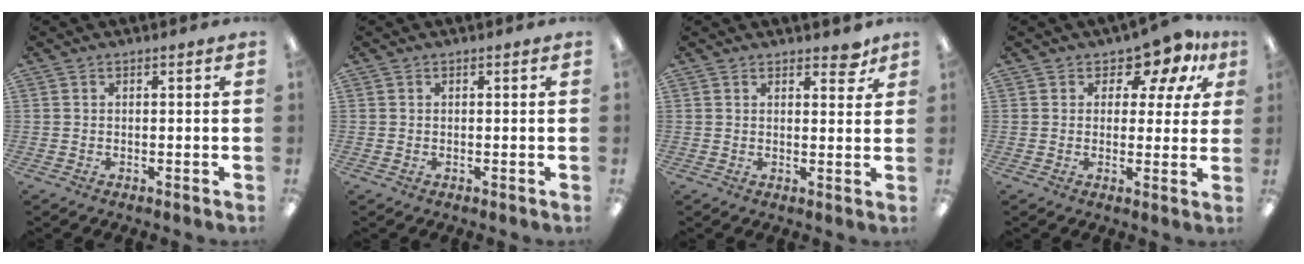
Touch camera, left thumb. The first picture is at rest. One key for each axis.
{"total": 0.0}
{"total": 4.3, "fx": 3.3, "fy": 1.9, "fz": 1.9, "tx": -0.010, "ty": -0.015, "tz": 0.055}
{"total": 7.2, "fx": 4.8, "fy": 4.4, "fz": 3.2, "tx": -0.049, "ty": -0.032, "tz": 0.085}